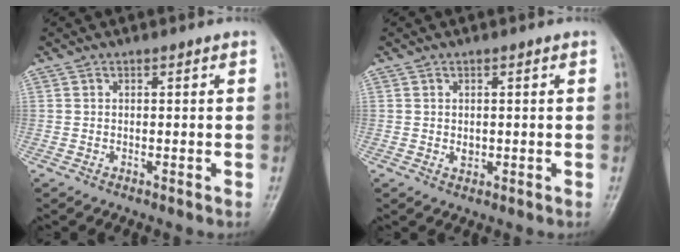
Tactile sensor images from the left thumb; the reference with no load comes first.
{"total": 1.4, "force": [0.0, 1.1, 0.8], "torque": [-0.009, -0.001, 0.003]}